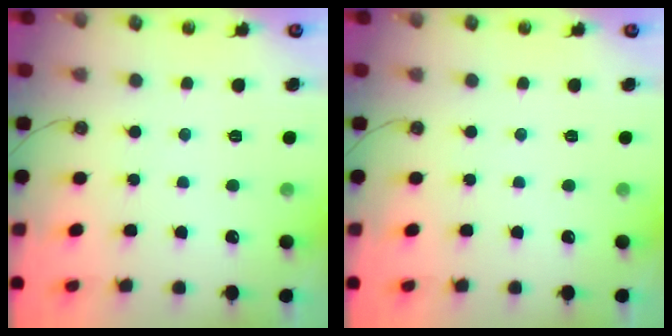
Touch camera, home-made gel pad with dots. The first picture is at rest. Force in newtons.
{"total": 0.0}